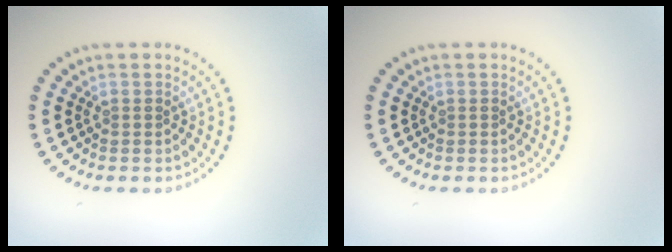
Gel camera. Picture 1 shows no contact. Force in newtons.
{"total": 0.0}